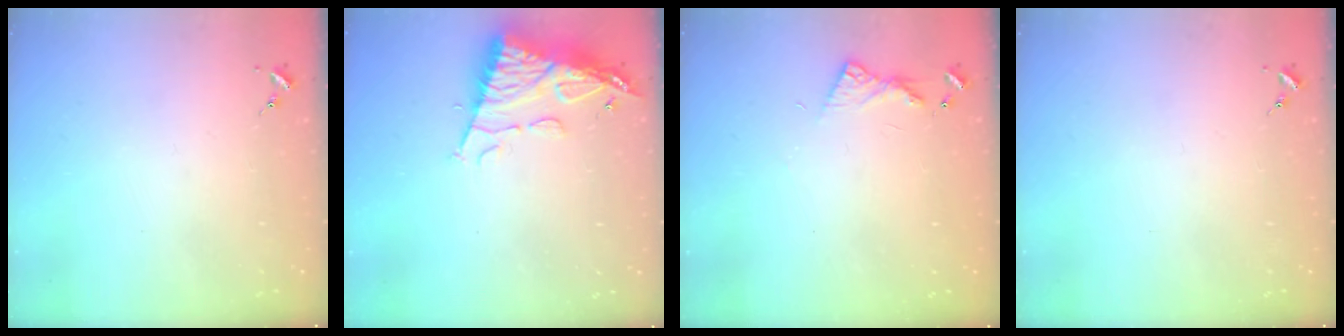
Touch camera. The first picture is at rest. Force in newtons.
{"total": 13.1, "press": 13.0, "slide": 1.5}
{"total": 6.5, "press": 6.5, "slide": 0.8}
{"total": 0.0}